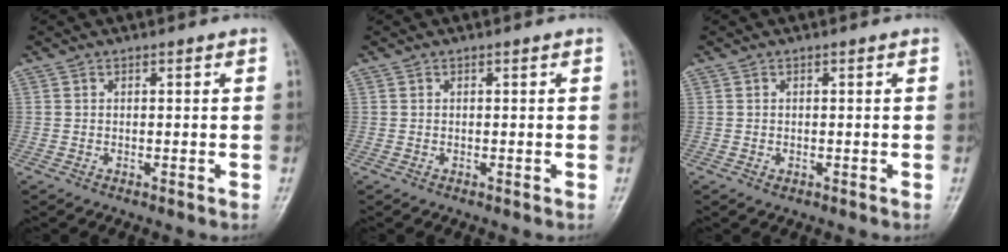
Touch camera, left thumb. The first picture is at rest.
{"total": 0.0}
{"total": 0.9, "force": [-0.2, 0.6, 0.7], "torque": [-0.012, 0.006, 0.000]}